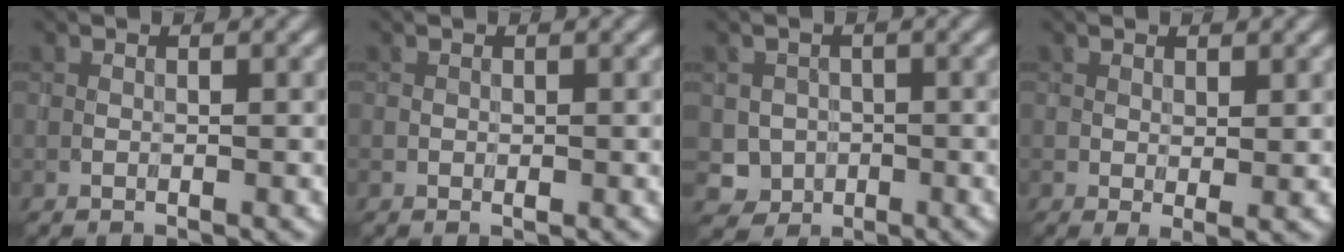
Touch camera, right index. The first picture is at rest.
{"total": 0.5, "force": [-0.2, 0.4, 0.2], "torque": [-0.003, 0.000, -0.002]}
{"total": 2.3, "force": [-0.4, 2.2, 0.2], "torque": [0.002, -0.002, -0.005]}
{"total": 0.9, "force": [0.2, 0.3, 0.8], "torque": [-0.012, -0.003, 0.007]}